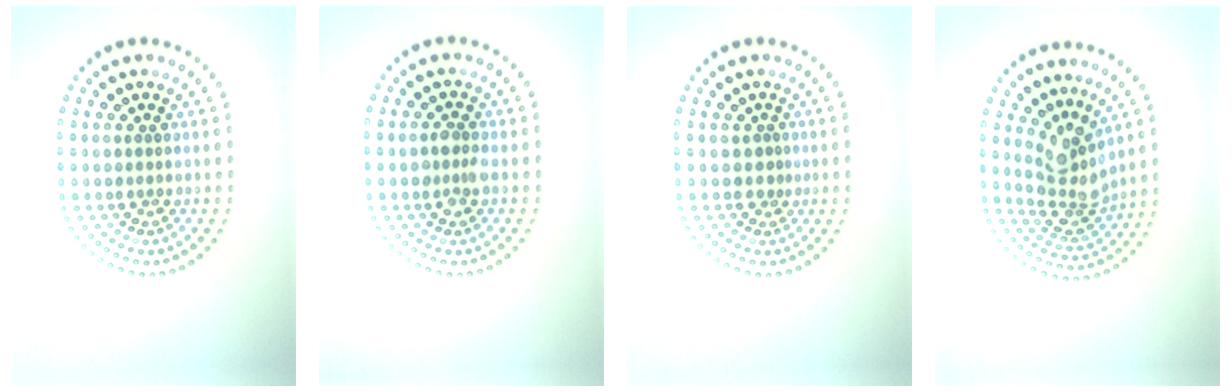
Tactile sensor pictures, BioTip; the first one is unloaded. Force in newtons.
{"total": 1.4, "press": 1.4, "slide": 0.2}
{"total": 0.7, "press": 0.5, "slide": 0.6}
{"total": 3.8, "press": 3.1, "slide": 2.1}